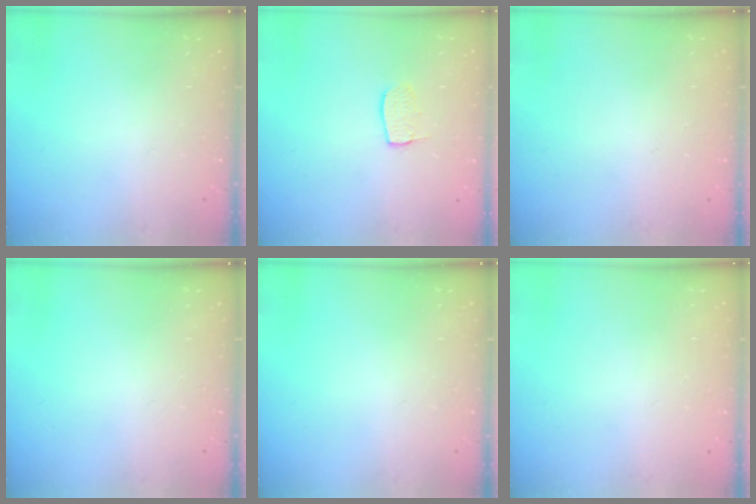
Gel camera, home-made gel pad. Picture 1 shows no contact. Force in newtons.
{"total": 6.8, "press": 6.8, "slide": 0.4}
{"total": 0.0}
{"total": 0.0}
{"total": 0.0}
{"total": 0.0}